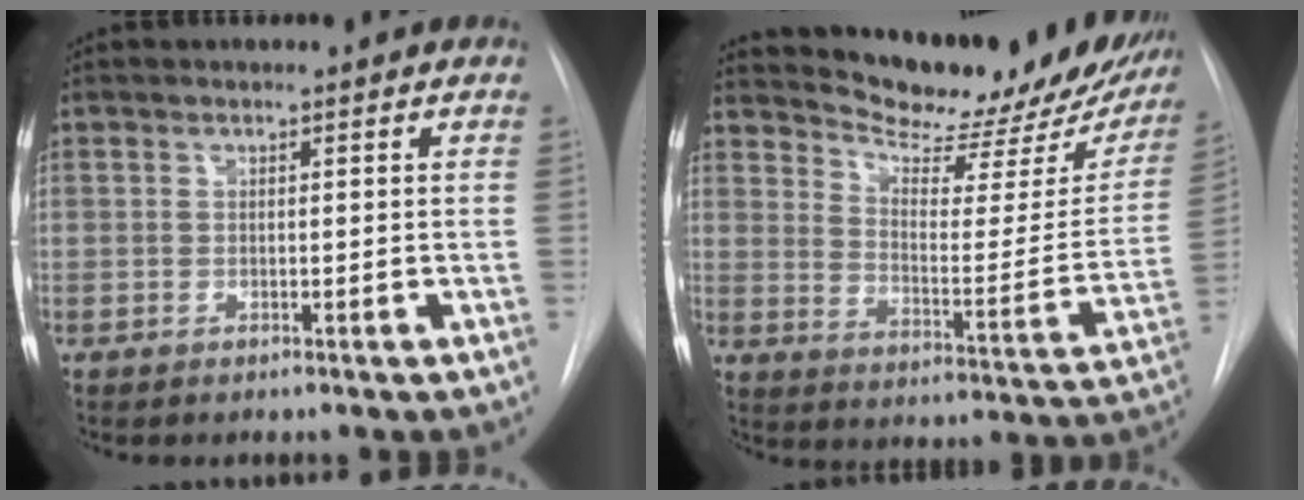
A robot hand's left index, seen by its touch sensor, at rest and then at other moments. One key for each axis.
{"total": 22.0, "fx": 19.9, "fy": 5.1, "fz": 7.9, "tx": -0.107, "ty": -0.058, "tz": 0.255}